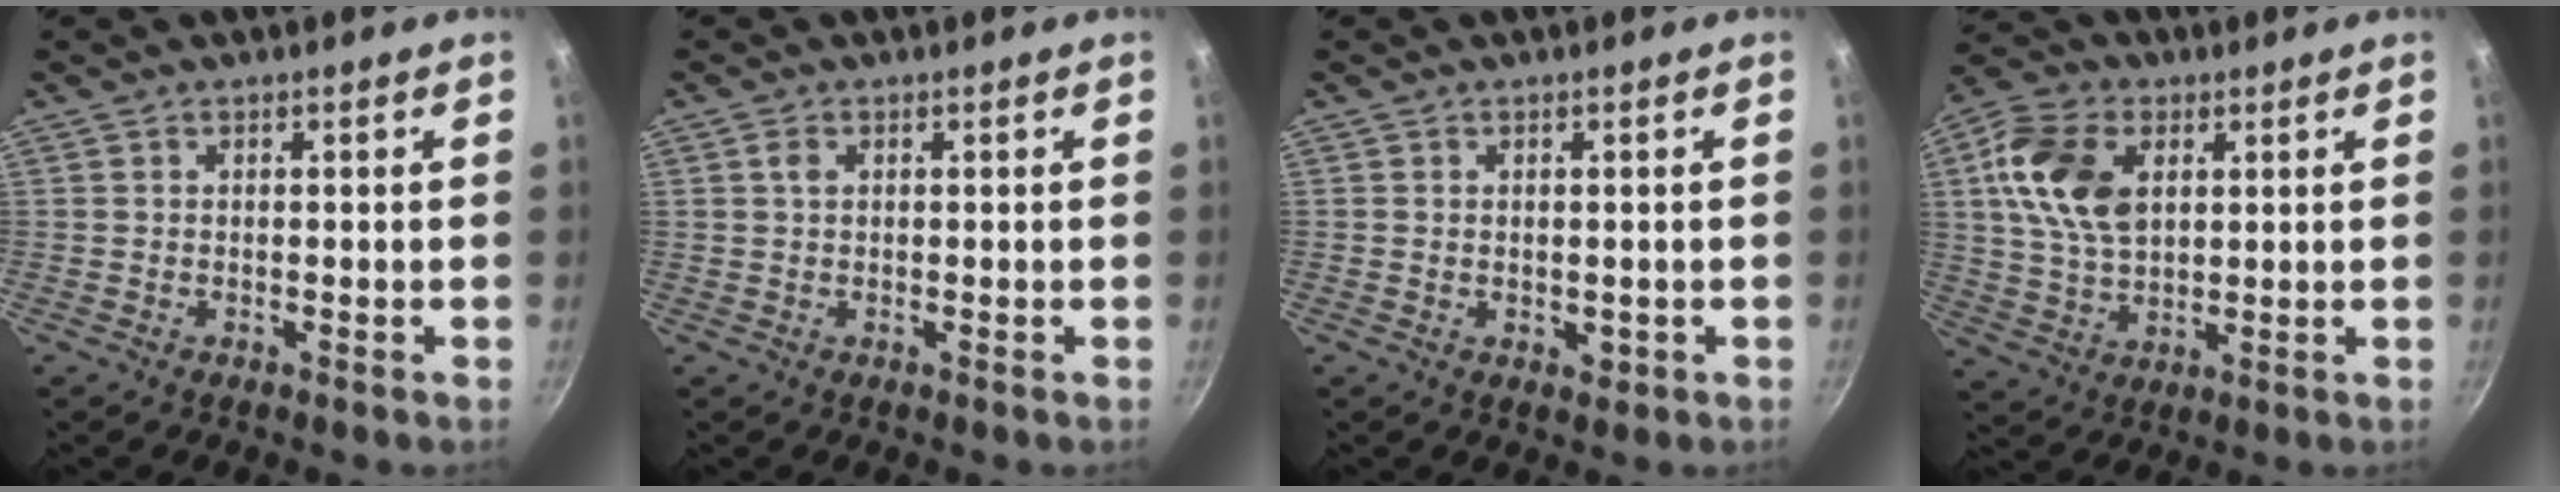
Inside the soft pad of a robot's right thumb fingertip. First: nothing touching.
{"total": 1.3, "force": [0.4, 0.8, 0.9], "torque": [-0.012, 0.000, 0.005]}
{"total": 1.7, "force": [-0.1, 1.2, 1.2], "torque": [-0.014, -0.003, 0.000]}
{"total": 13.7, "force": [3.4, 8.9, 9.8], "torque": [-0.169, -0.003, 0.062]}